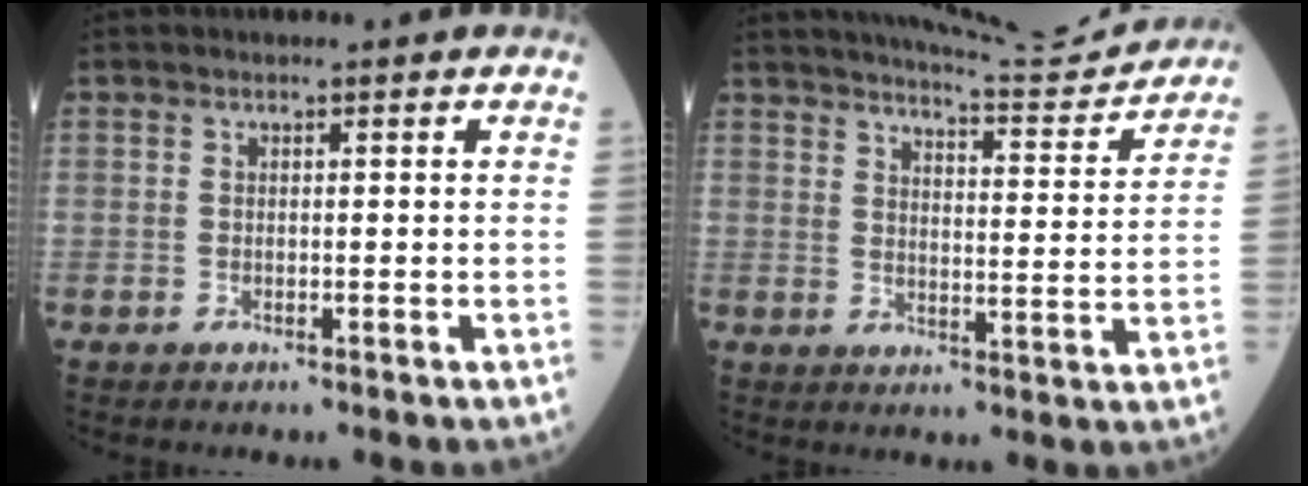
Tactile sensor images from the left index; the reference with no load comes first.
{"total": 13.4, "force": [13.1, -0.1, 3.0], "torque": [-0.044, -0.032, 0.167]}